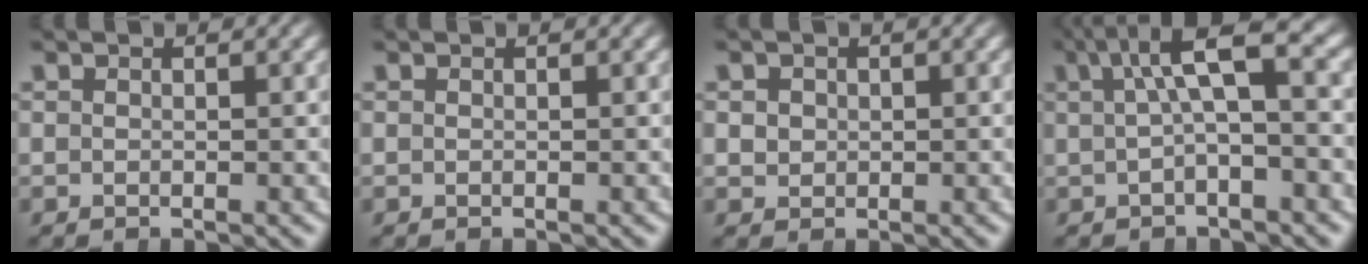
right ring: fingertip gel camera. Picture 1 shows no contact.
{"total": 0.0}
{"total": 1.5, "force": [0.1, 1.4, 0.3], "torque": [-0.014, -0.010, 0.013]}
{"total": 4.9, "force": [0.9, 1.2, 4.7], "torque": [-0.070, 0.022, 0.007]}